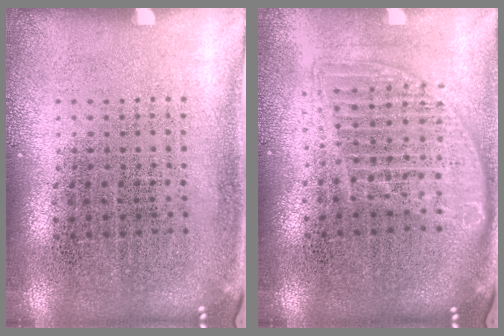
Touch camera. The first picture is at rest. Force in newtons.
{"total": 1.6, "press": 1.4, "slide": 0.7}